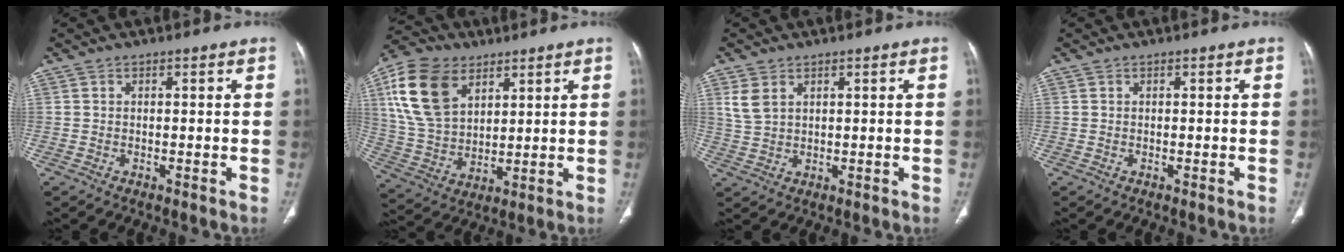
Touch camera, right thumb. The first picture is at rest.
{"total": 16.3, "force": [7.1, 10.4, 10.4], "torque": [-0.190, -0.015, 0.142]}
{"total": 3.7, "force": [1.8, 2.3, 2.3], "torque": [-0.051, 0.000, 0.049]}
{"total": 0.0}